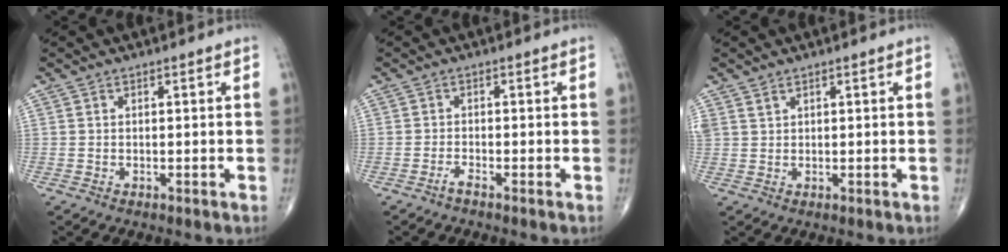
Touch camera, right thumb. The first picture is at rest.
{"total": 1.0, "force": [-0.9, 0.0, 0.4], "torque": [-0.013, 0.005, -0.019]}
{"total": 1.4, "force": [1.2, 0.7, 0.3], "torque": [0.002, -0.003, 0.024]}